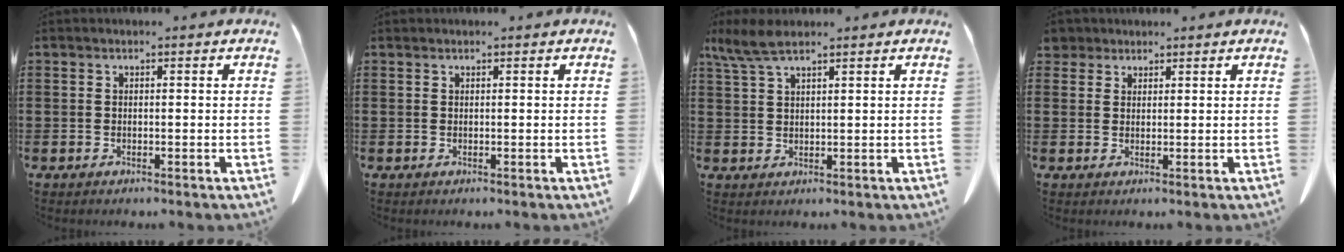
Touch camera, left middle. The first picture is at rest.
{"total": 0.0}
{"total": 4.8, "force": [3.3, 1.2, 3.2], "torque": [-0.077, -0.003, 0.060]}
{"total": 2.6, "force": [2.1, 1.3, 0.5], "torque": [-0.019, 0.007, 0.042]}